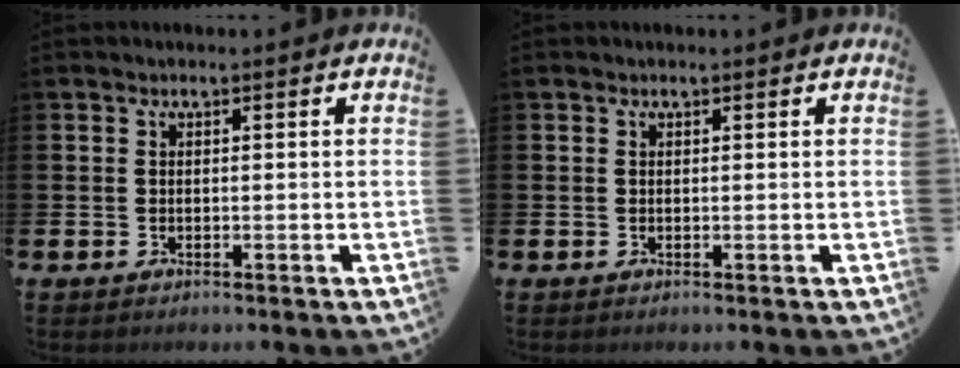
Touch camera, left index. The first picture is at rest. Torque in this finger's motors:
{"motor_torque": [0.93, -1.21, 0.00, 0.00]}